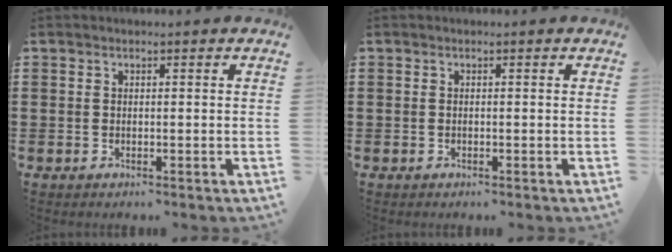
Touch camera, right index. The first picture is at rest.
{"total": 0.0}